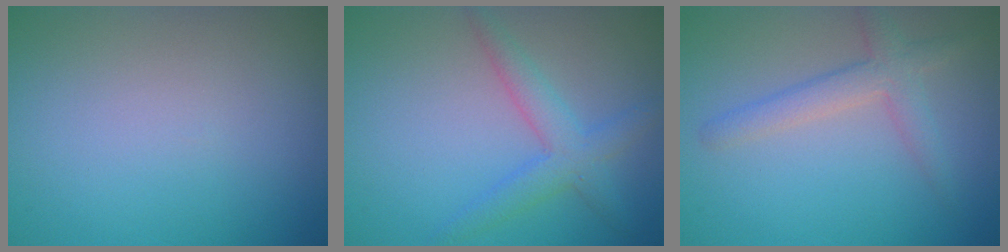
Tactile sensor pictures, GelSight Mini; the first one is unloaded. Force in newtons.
{"total": 3.2, "press": 3.1, "slide": 0.2}
{"total": 3.0, "press": 3.0, "slide": 0.1}